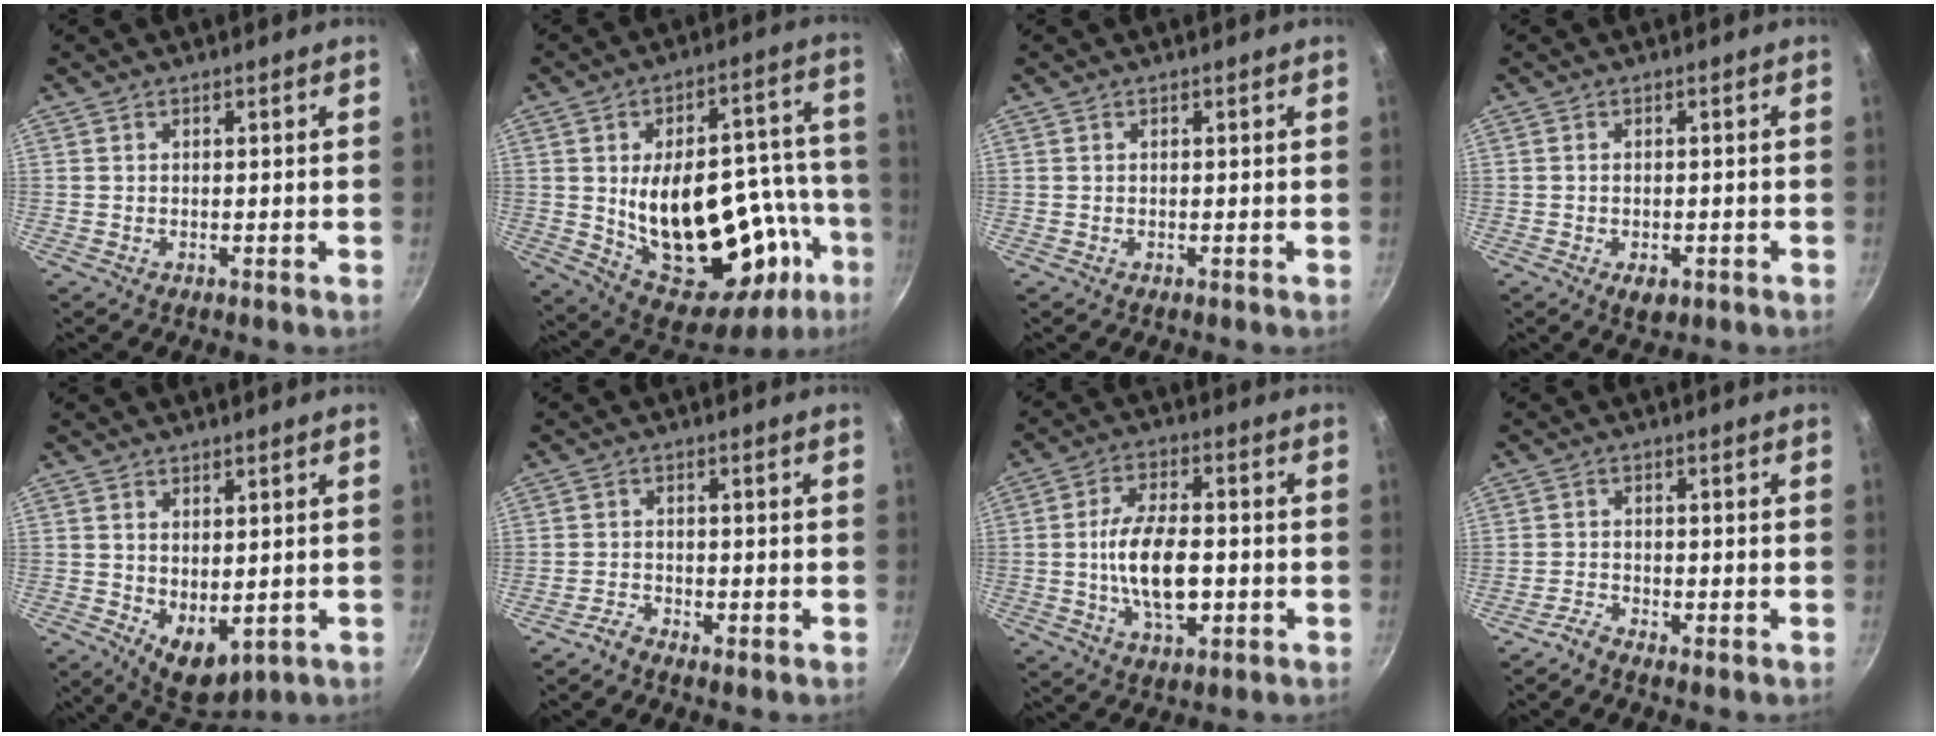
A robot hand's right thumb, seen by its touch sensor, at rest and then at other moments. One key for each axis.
{"total": 29.7, "fx": -6.1, "fy": 16.2, "fz": 24.2, "tx": -0.301, "ty": 0.029, "tz": -0.059}
{"total": 0.0}
{"total": 3.2, "fx": -1.4, "fy": 1.9, "fz": 2.2, "tx": -0.034, "ty": 0.002, "tz": -0.016}
{"total": 7.0, "fx": 0.0, "fy": 4.3, "fz": 5.4, "tx": -0.062, "ty": -0.017, "tz": 0.016}
{"total": 2.3, "fx": -1.9, "fy": 0.9, "fz": 1.0, "tx": -0.018, "ty": 0.020, "tz": -0.035}
{"total": 12.5, "fx": -1.9, "fy": 6.3, "fz": 10.6, "tx": -0.179, "ty": 0.020, "tz": -0.032}
{"total": 2.2, "fx": -1.9, "fy": 0.6, "fz": 1.0, "tx": -0.024, "ty": 0.017, "tz": -0.039}